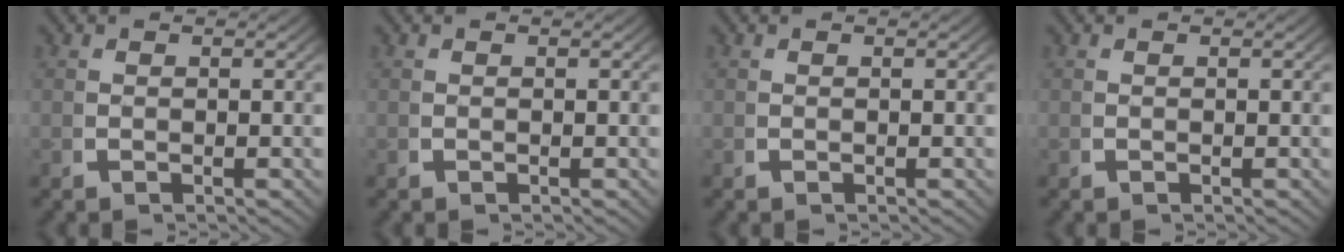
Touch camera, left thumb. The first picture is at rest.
{"total": 0.0}
{"total": 0.0}
{"total": 0.0}